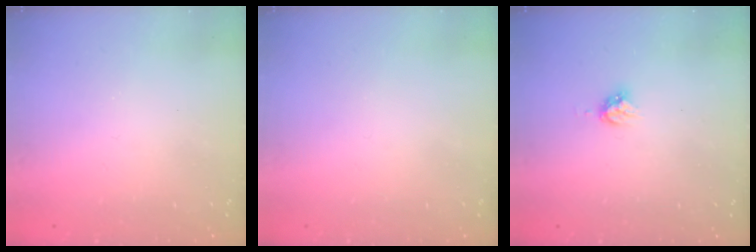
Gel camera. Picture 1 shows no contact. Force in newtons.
{"total": 0.0}
{"total": 4.2, "press": 4.2, "slide": 0.0}